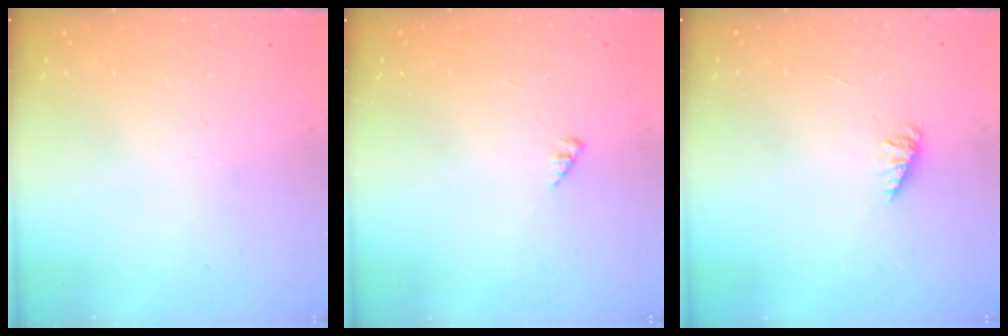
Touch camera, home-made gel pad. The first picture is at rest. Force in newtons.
{"total": 2.1, "press": 2.1, "slide": 0.3}
{"total": 1.7, "press": 1.7, "slide": 0.2}